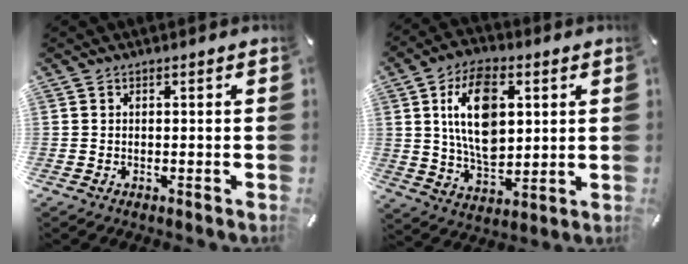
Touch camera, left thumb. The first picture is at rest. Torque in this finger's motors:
{"motor_torque": [2.39, 2.30, 1.77, -0.53, 0.62]}